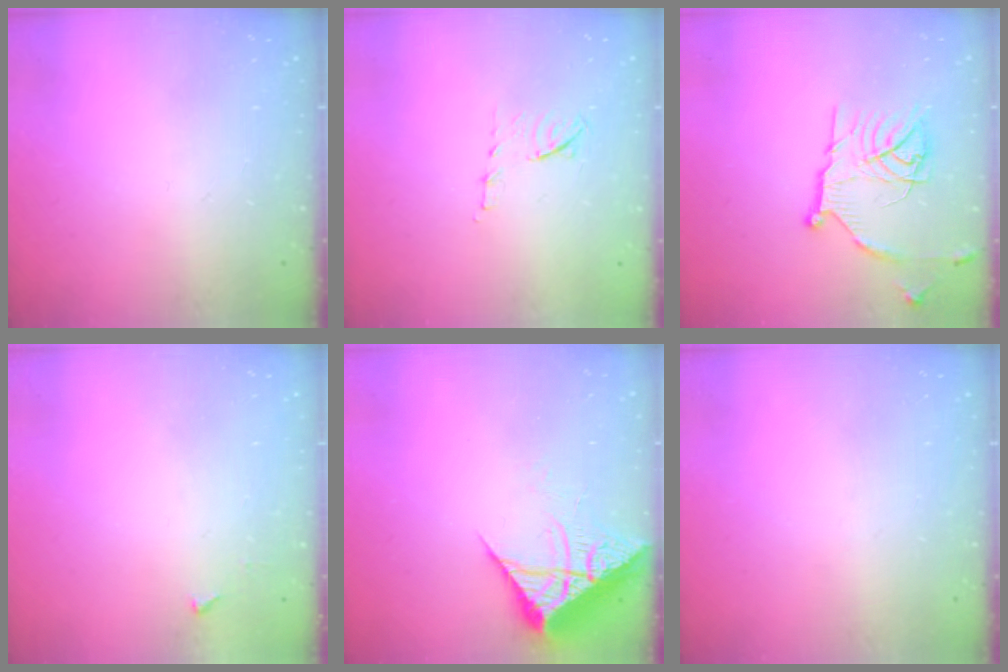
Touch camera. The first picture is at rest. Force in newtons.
{"total": 6.8, "press": 6.8, "slide": 0.9}
{"total": 16.4, "press": 16.4, "slide": 1.3}
{"total": 3.2, "press": 3.2, "slide": 0.4}
{"total": 7.2, "press": 7.1, "slide": 0.9}
{"total": 0.0}